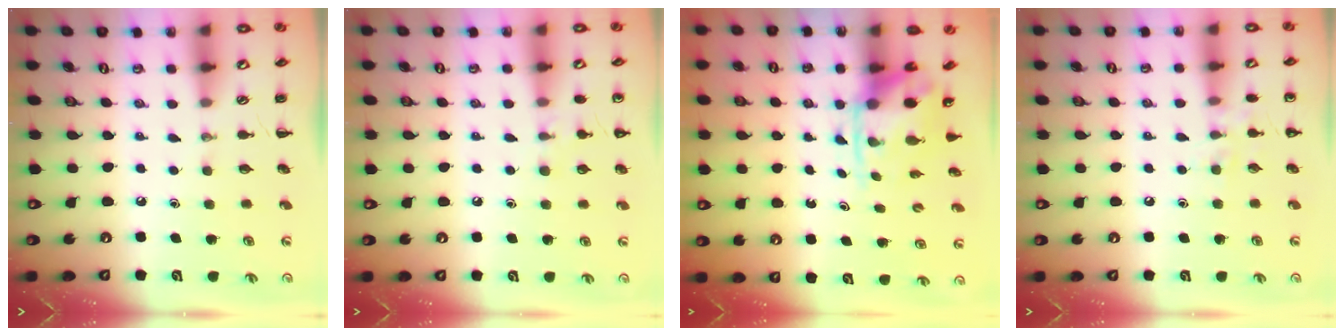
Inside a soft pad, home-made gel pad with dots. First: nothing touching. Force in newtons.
{"total": 7.1, "press": 6.8, "slide": 2.2}
{"total": 3.7, "press": 3.7, "slide": 0.8}
{"total": 6.9, "press": 6.7, "slide": 1.8}